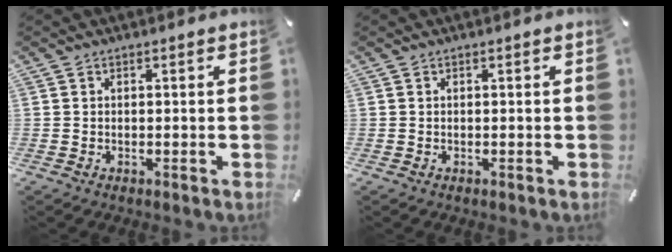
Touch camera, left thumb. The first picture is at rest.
{"total": 0.0}